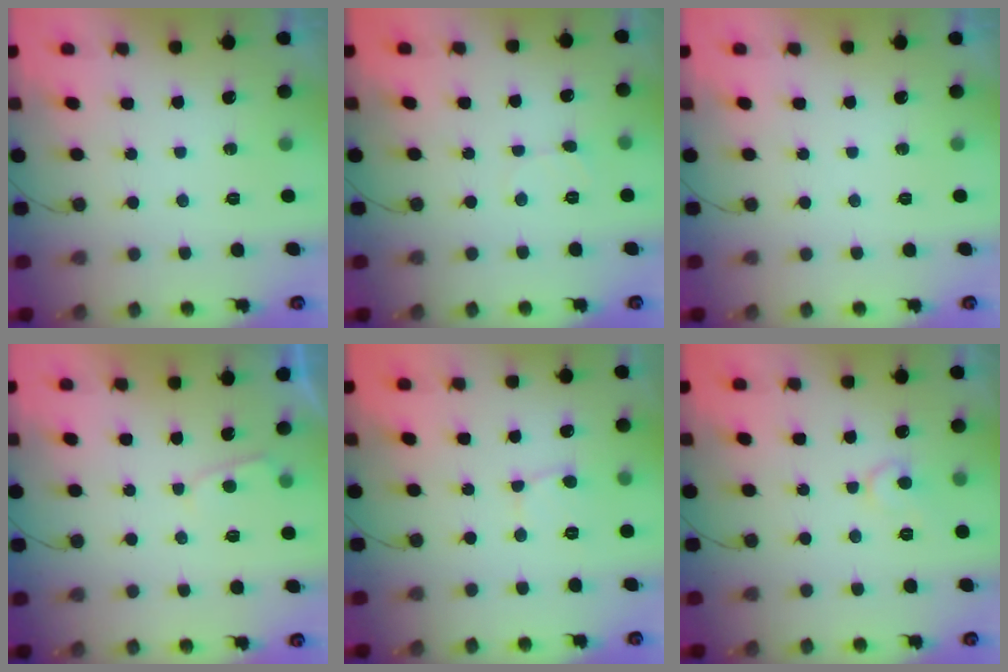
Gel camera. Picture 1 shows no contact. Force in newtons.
{"total": 3.9, "press": 3.9, "slide": 0.4}
{"total": 0.0}
{"total": 2.3, "press": 2.3, "slide": 0.2}
{"total": 3.0, "press": 3.0, "slide": 0.3}
{"total": 7.6, "press": 7.5, "slide": 0.6}